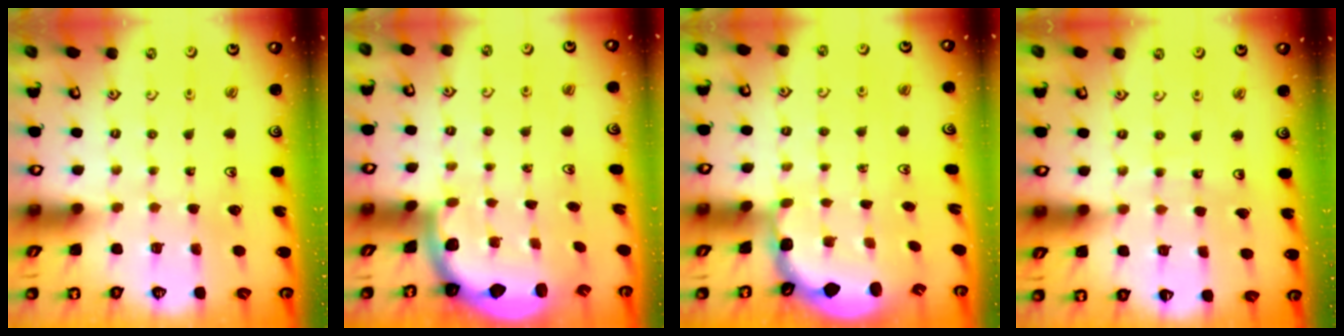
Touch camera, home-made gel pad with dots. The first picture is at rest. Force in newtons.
{"total": 2.1, "press": 2.0, "slide": 0.5}
{"total": 2.9, "press": 1.7, "slide": 2.3}
{"total": 3.7, "press": 3.7, "slide": 0.6}